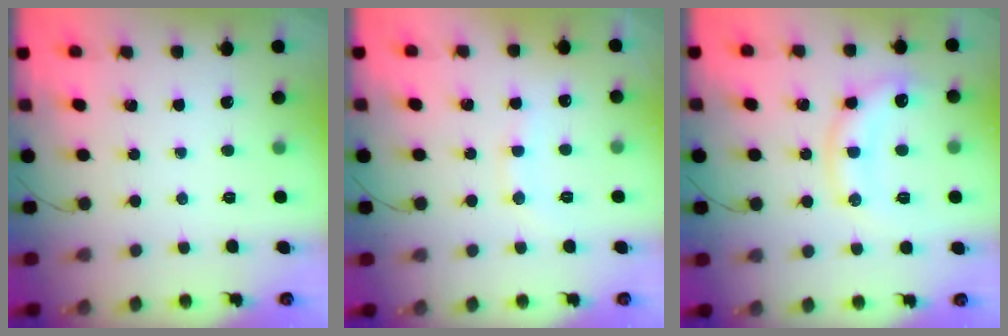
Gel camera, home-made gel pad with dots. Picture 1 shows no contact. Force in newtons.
{"total": 8.1, "press": 8.0, "slide": 1.2}
{"total": 11.5, "press": 11.5, "slide": 1.0}